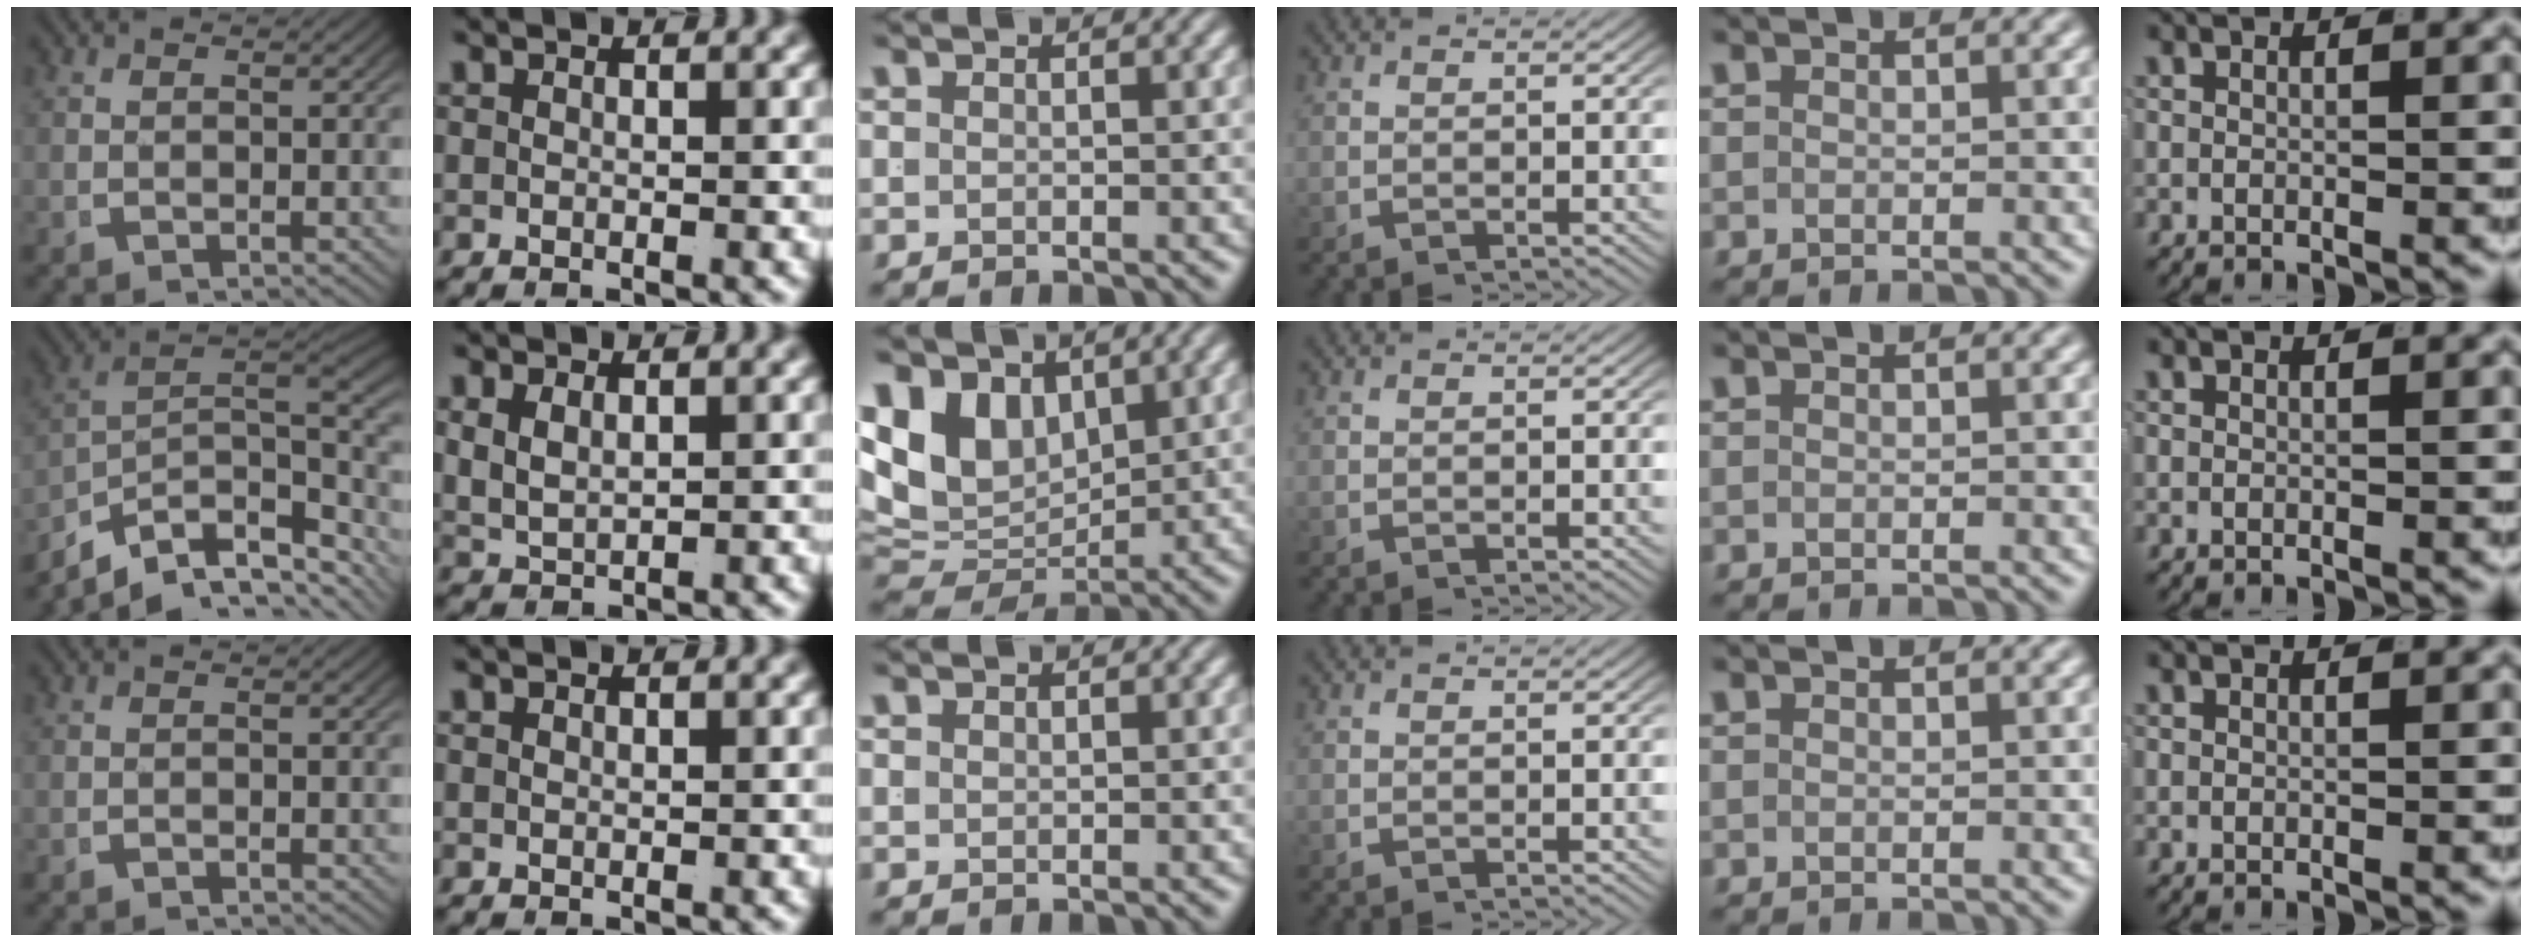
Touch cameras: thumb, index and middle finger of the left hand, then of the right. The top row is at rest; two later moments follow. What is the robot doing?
{"motion": "lift_and_place", "object": "coat"}